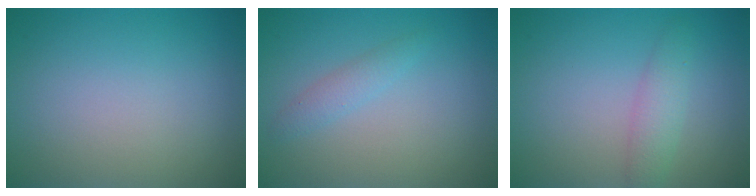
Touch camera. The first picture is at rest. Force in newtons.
{"total": 1.4, "press": 1.4, "slide": 0.0}
{"total": 2.2, "press": 2.2, "slide": 0.0}